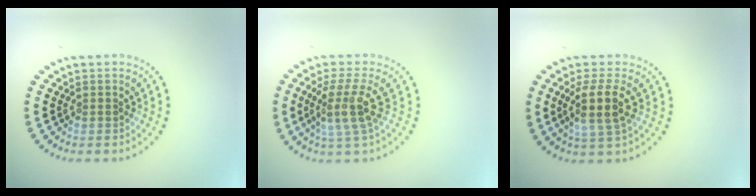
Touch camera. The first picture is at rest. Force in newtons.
{"total": 3.8, "press": 2.8, "slide": 2.6}
{"total": 3.4, "press": 3.0, "slide": 1.7}